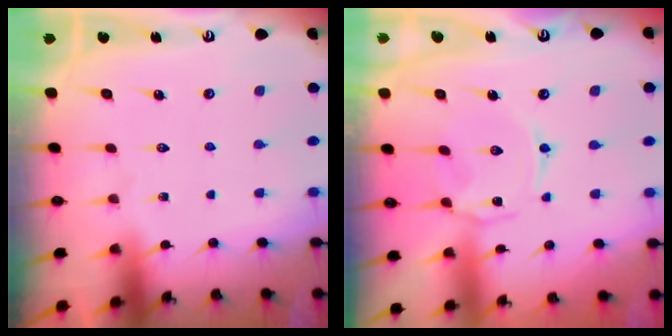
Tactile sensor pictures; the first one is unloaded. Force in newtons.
{"total": 1.6, "press": 1.5, "slide": 0.4}